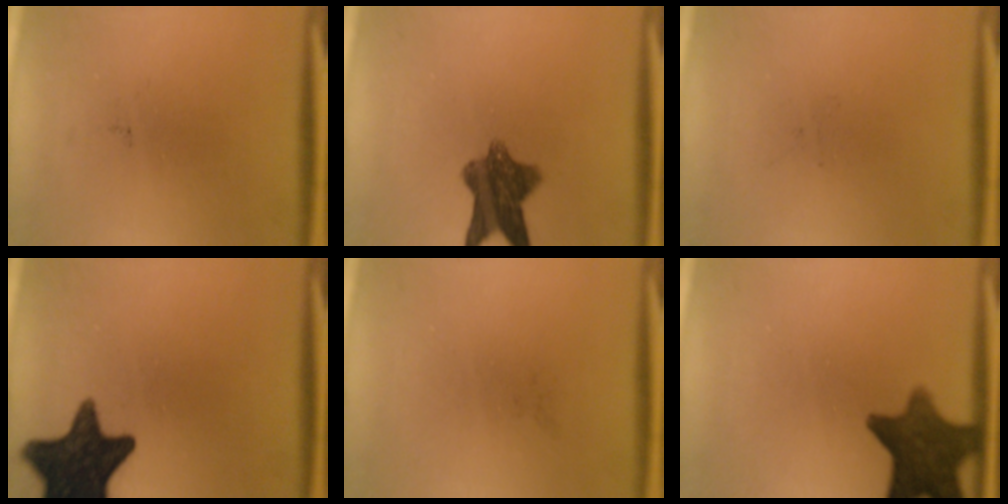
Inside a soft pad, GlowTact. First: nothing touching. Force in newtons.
{"total": 8.6}
{"total": 0.0}
{"total": 15.5}
{"total": 0.0}
{"total": 11.2}